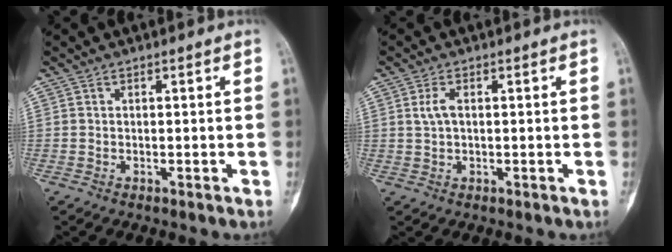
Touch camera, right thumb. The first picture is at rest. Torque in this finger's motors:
{"motor_torque": [-0.01, 0.02, 0.08, -0.13, 0.00]}